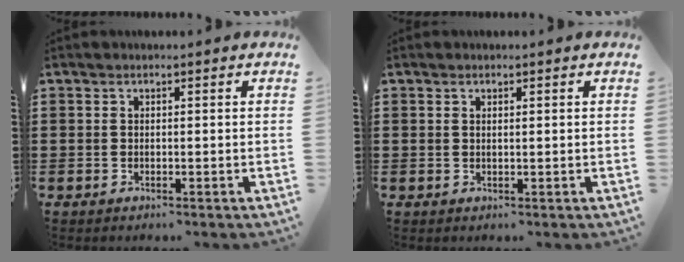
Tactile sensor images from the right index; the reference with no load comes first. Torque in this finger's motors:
{"motor_torque": [-0.06, 0.19, -0.01, -0.01]}